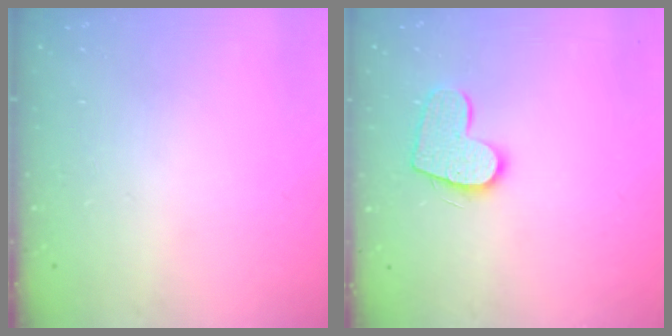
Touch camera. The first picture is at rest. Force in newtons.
{"total": 11.1, "press": 11.1, "slide": 0.6}